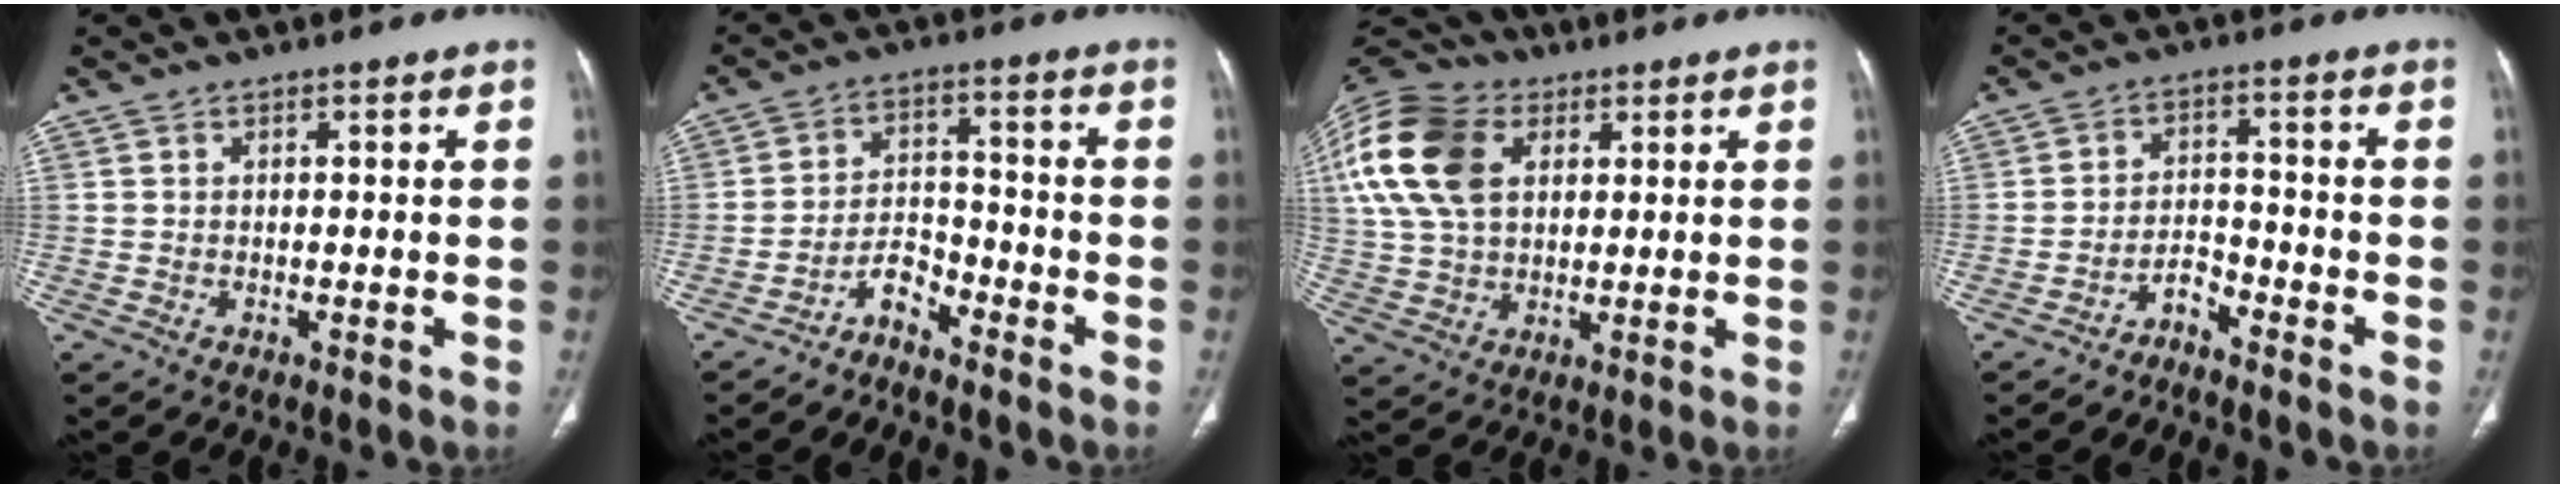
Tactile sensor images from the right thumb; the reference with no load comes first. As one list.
[{"total": 4.7, "force": [-4.2, 1.5, 1.6], "torque": [-0.024, 0.042, -0.081]}, {"total": 19.6, "force": [5.8, 13.6, 12.8], "torque": [-0.274, 0.017, 0.106]}, {"total": 3.4, "force": [-3.2, 0.8, 0.8], "torque": [-0.015, 0.032, -0.059]}]